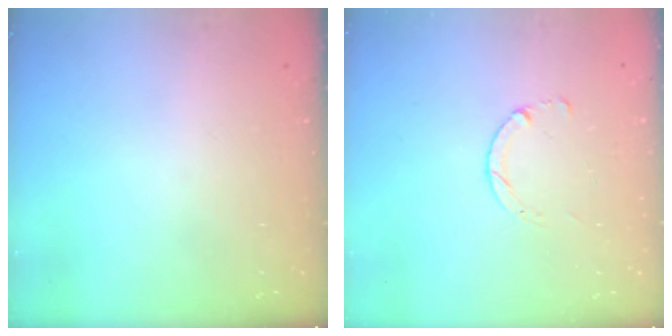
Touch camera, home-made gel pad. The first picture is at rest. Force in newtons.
{"total": 1.8, "press": 1.8, "slide": 0.2}